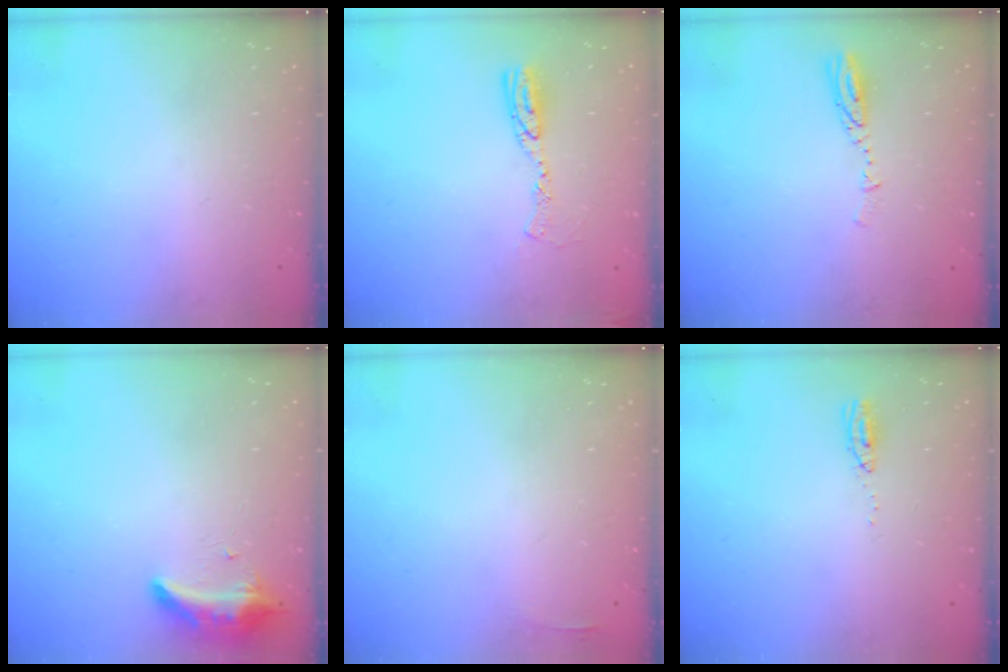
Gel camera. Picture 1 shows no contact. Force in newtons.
{"total": 9.5, "press": 9.5, "slide": 0.9}
{"total": 3.6, "press": 3.5, "slide": 0.4}
{"total": 8.6, "press": 8.6, "slide": 1.1}
{"total": 3.3, "press": 2.7, "slide": 1.8}
{"total": 3.7, "press": 3.4, "slide": 1.4}